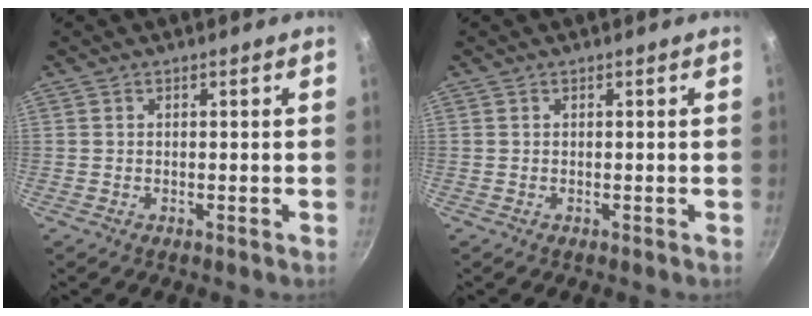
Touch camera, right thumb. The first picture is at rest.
{"total": 0.0}